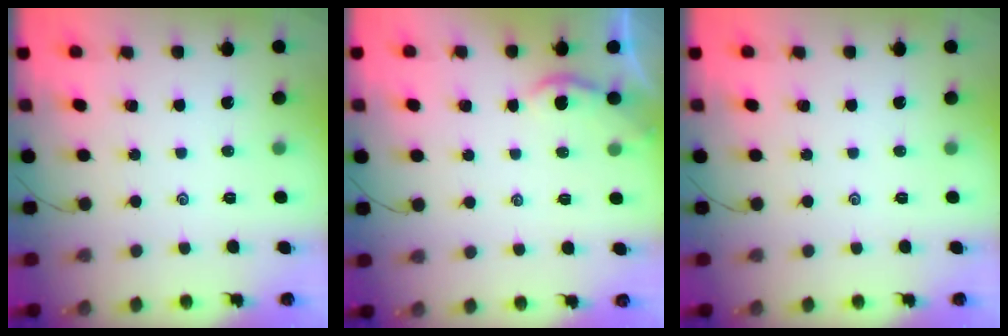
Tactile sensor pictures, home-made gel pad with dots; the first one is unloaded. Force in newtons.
{"total": 2.0, "press": 1.9, "slide": 0.4}
{"total": 0.0}